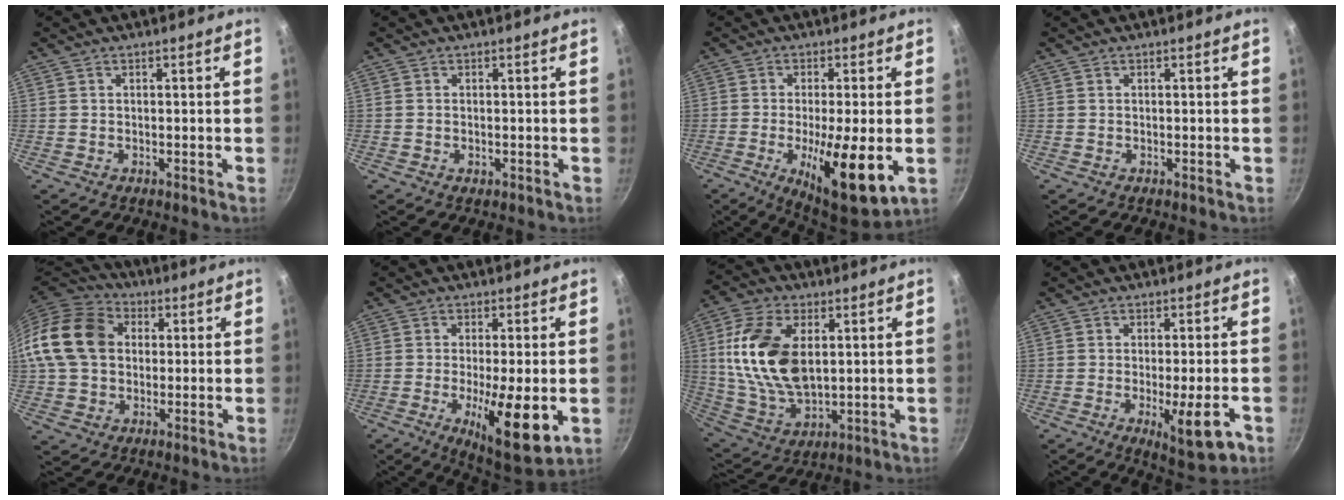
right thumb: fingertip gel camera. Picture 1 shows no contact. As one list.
[{"total": 0.7, "force": [-0.2, 0.4, 0.5], "torque": [-0.009, 0.000, -0.003]}, {"total": 13.4, "force": [-3.2, 3.2, 12.6], "torque": [-0.199, -0.005, -0.046]}, {"total": 0.0}, {"total": 15.3, "force": [2.1, 12.1, 9.2], "torque": [-0.155, 0.026, 0.023]}, {"total": 13.1, "force": [-2.9, 3.4, 12.3], "torque": [-0.190, -0.007, -0.040]}, {"total": 17.9, "force": [3.4, 10.5, 14.0], "torque": [-0.257, -0.011, 0.075]}, {"total": 9.5, "force": [-3.3, 2.3, 8.6], "torque": [-0.112, -0.001, -0.040]}]